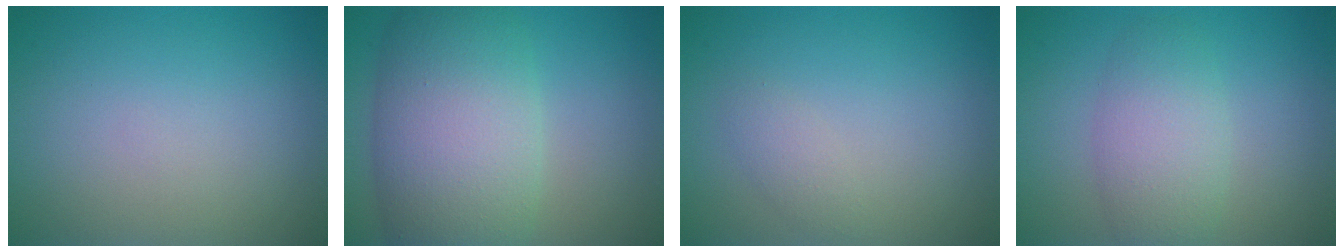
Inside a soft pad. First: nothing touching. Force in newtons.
{"total": 10.2, "press": 10.2, "slide": 0.0}
{"total": 1.2, "press": 1.2, "slide": 0.0}
{"total": 2.7, "press": 2.7, "slide": 0.3}